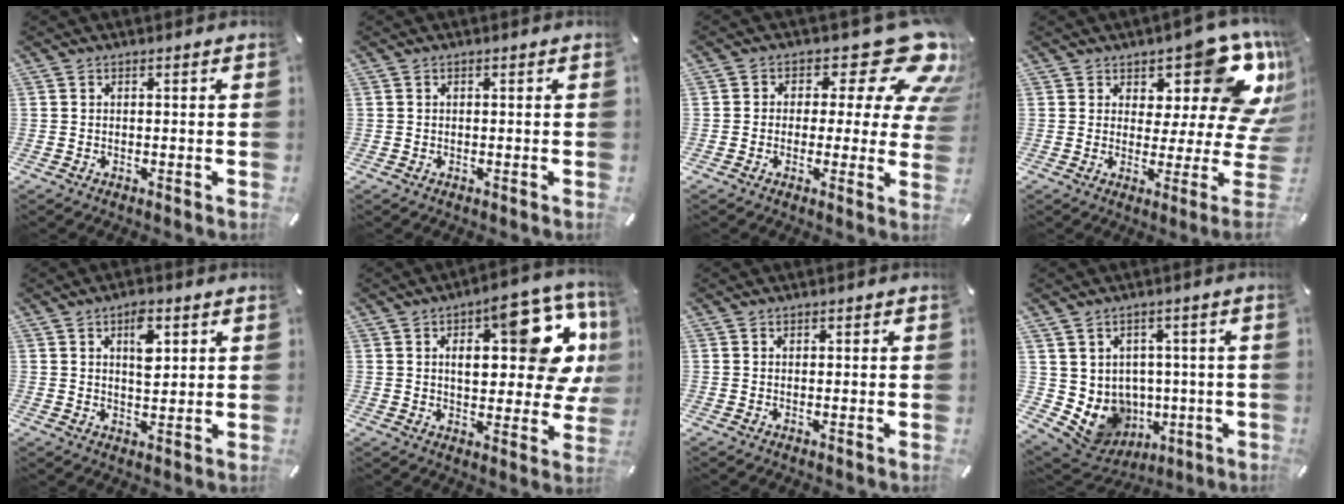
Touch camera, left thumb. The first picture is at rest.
{"total": 0.0}
{"total": 17.0, "force": [7.4, 8.7, 12.7], "torque": [-0.160, -0.047, 0.118]}
{"total": 14.4, "force": [8.5, 5.0, 10.5], "torque": [-0.113, -0.088, 0.138]}
{"total": 6.8, "force": [2.7, 3.4, 5.3], "torque": [-0.072, -0.008, 0.038]}
{"total": 20.6, "force": [6.8, 9.4, 17.0], "torque": [-0.212, -0.040, 0.101]}
{"total": 0.6, "force": [0.3, 0.5, 0.1], "torque": [-0.001, 0.002, 0.006]}
{"total": 8.1, "force": [0.1, 8.0, 1.5], "torque": [-0.048, -0.031, 0.014]}